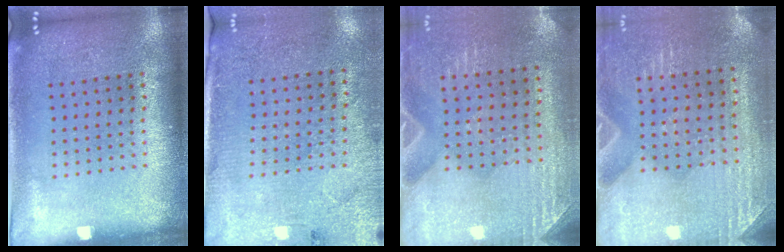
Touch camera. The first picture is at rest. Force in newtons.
{"total": 2.8, "press": 2.6, "slide": 1.2}
{"total": 3.0, "press": 2.8, "slide": 1.0}
{"total": 2.9, "press": 2.8, "slide": 0.4}